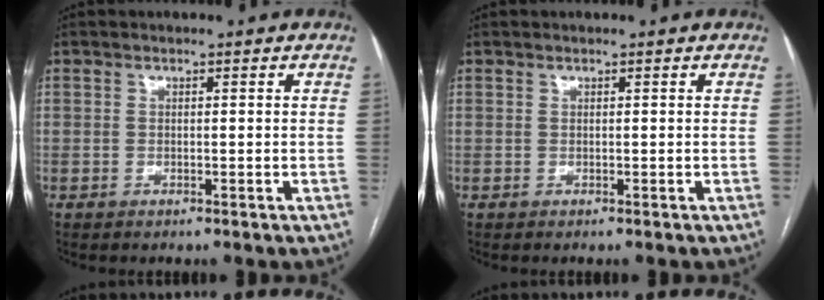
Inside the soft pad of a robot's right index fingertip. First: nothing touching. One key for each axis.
{"total": 0.0}